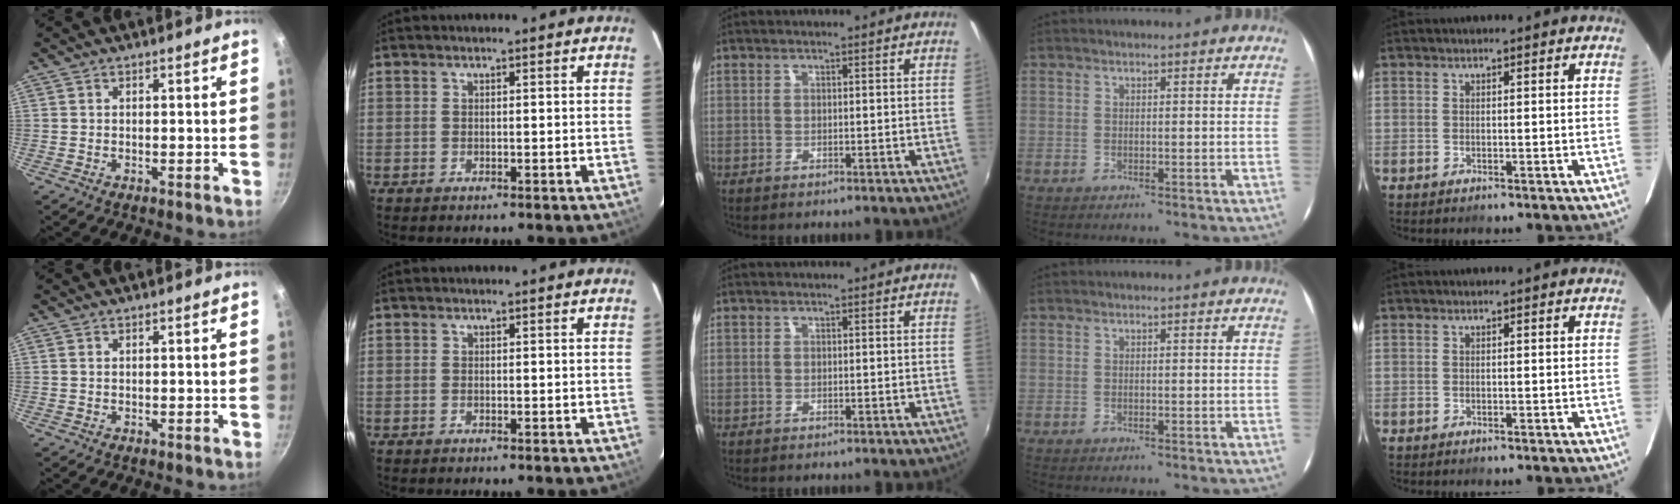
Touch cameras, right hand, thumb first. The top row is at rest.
{}